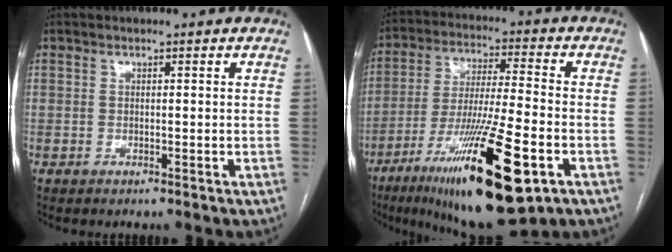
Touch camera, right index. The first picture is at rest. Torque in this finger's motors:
{"motor_torque": [2.14, 0.00, 0.66, 0.21]}